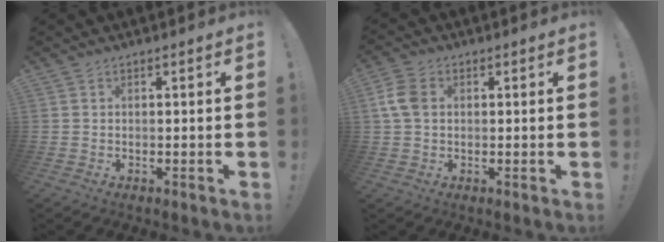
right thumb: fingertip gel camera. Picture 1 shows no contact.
{"total": 6.7, "force": [1.2, 4.8, 4.6], "torque": [-0.097, 0.010, 0.026]}